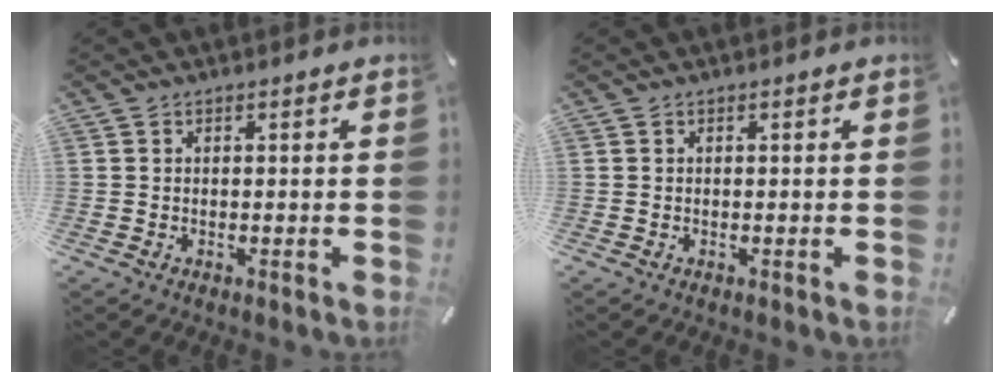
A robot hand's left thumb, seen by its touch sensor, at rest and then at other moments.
{"total": 0.0}